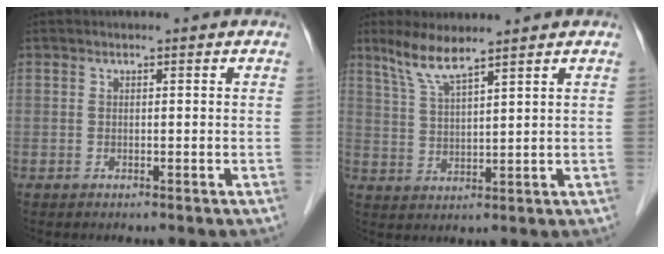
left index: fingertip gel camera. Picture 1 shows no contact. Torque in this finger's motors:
{"motor_torque": [0.24, -0.16, 0.25, 0.10]}